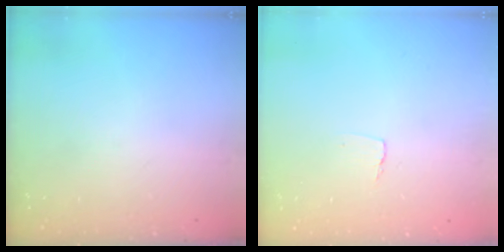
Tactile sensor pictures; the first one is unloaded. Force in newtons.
{"total": 3.1, "press": 3.1, "slide": 0.3}